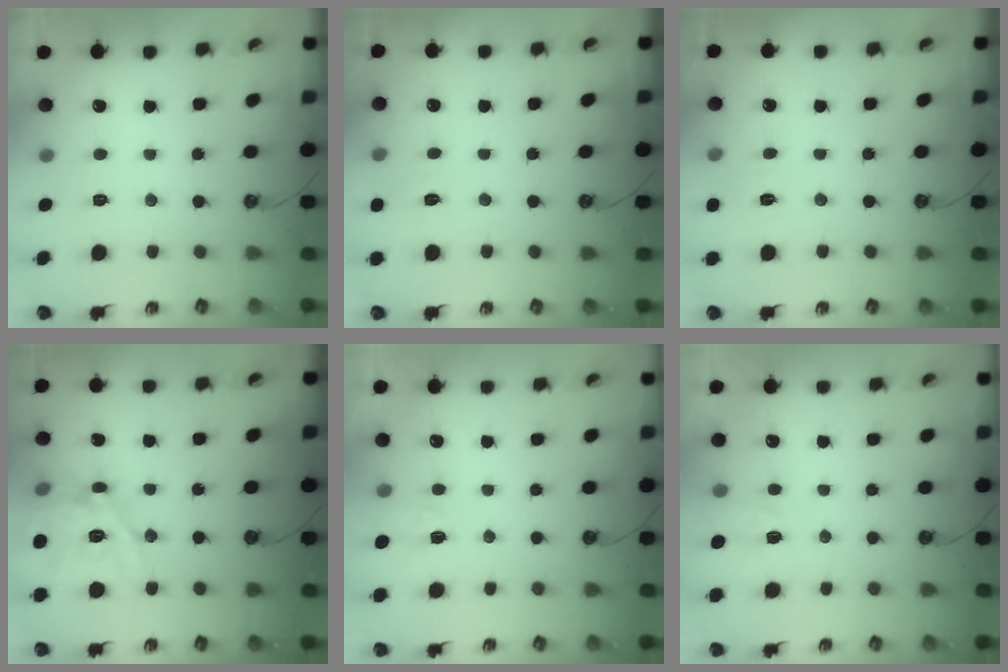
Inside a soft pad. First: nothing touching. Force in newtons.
{"total": 5.3, "press": 5.3, "slide": 0.6}
{"total": 4.6, "press": 4.6, "slide": 0.3}
{"total": 18.1, "press": 17.9, "slide": 2.3}
{"total": 4.8, "press": 4.8, "slide": 0.6}
{"total": 4.8, "press": 4.8, "slide": 0.6}